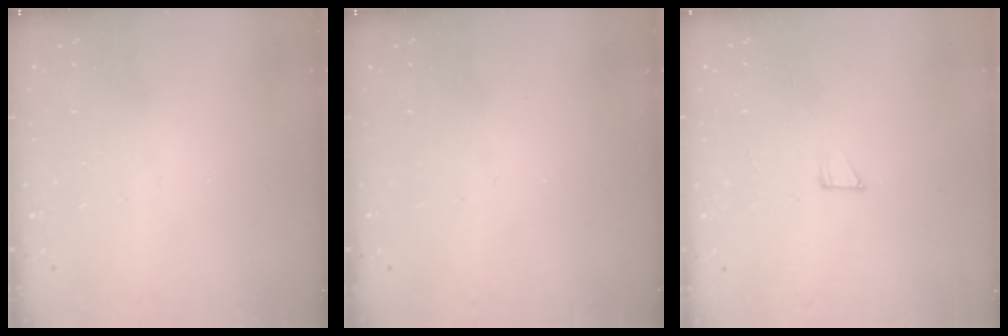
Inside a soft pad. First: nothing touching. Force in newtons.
{"total": 0.0}
{"total": 3.6, "press": 3.6, "slide": 0.3}